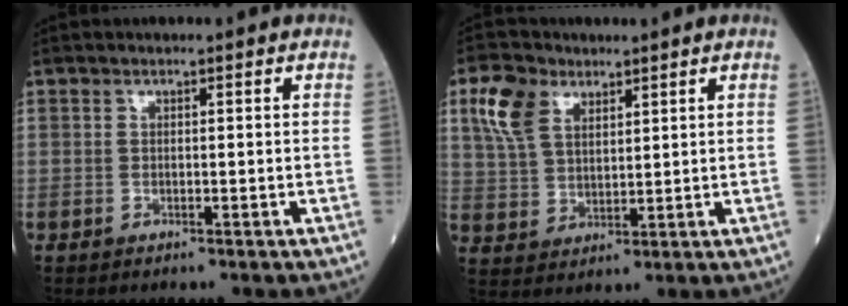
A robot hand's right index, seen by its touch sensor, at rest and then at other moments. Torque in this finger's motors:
{"motor_torque": [0.40, 0.27, 0.12, 0.07]}